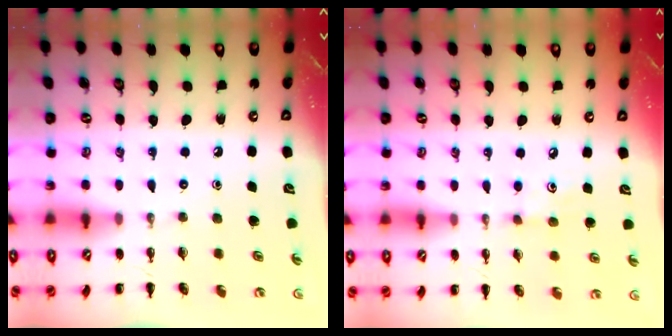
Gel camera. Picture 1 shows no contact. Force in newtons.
{"total": 4.3, "press": 4.0, "slide": 1.4}